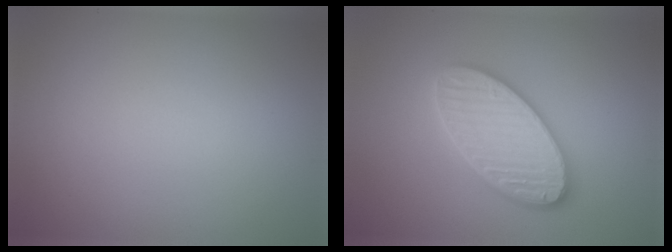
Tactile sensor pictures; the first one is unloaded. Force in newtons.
{"total": 5.3, "press": 5.3, "slide": 0.7}